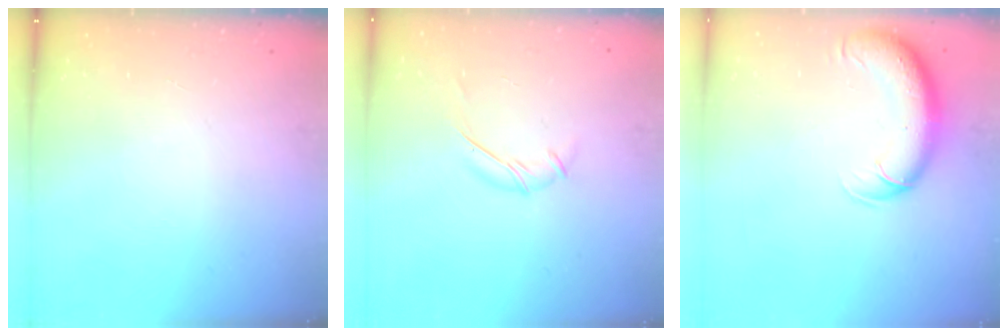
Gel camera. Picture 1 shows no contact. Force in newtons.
{"total": 7.7, "press": 7.6, "slide": 0.8}
{"total": 11.0, "press": 10.6, "slide": 2.8}